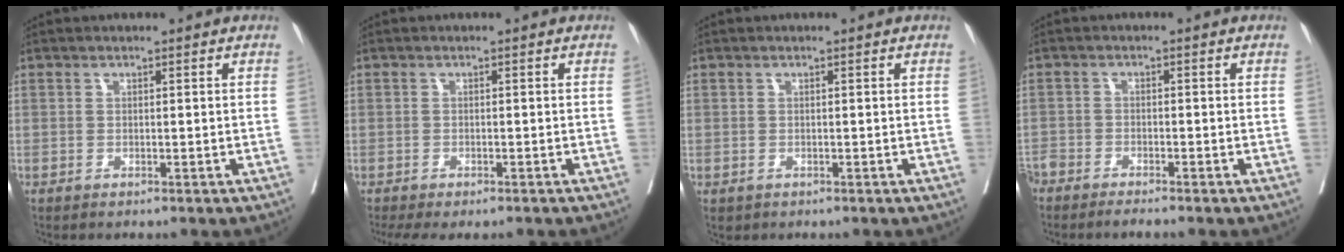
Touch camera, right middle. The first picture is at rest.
{"total": 5.2, "force": [-4.2, 1.9, 2.3], "torque": [-0.026, -0.008, -0.065]}
{"total": 0.6, "force": [-0.3, 0.6, 0.2], "torque": [-0.007, 0.002, 0.003]}
{"total": 4.8, "force": [-4.3, 0.6, 1.9], "torque": [-0.033, -0.009, -0.078]}